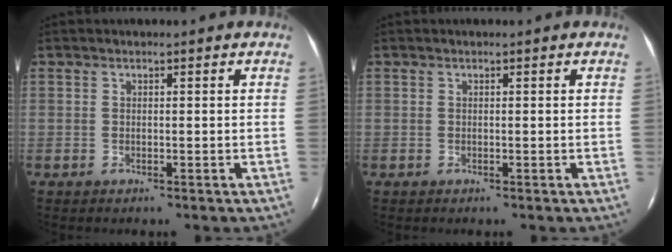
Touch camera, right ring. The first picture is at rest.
{"total": 0.0}